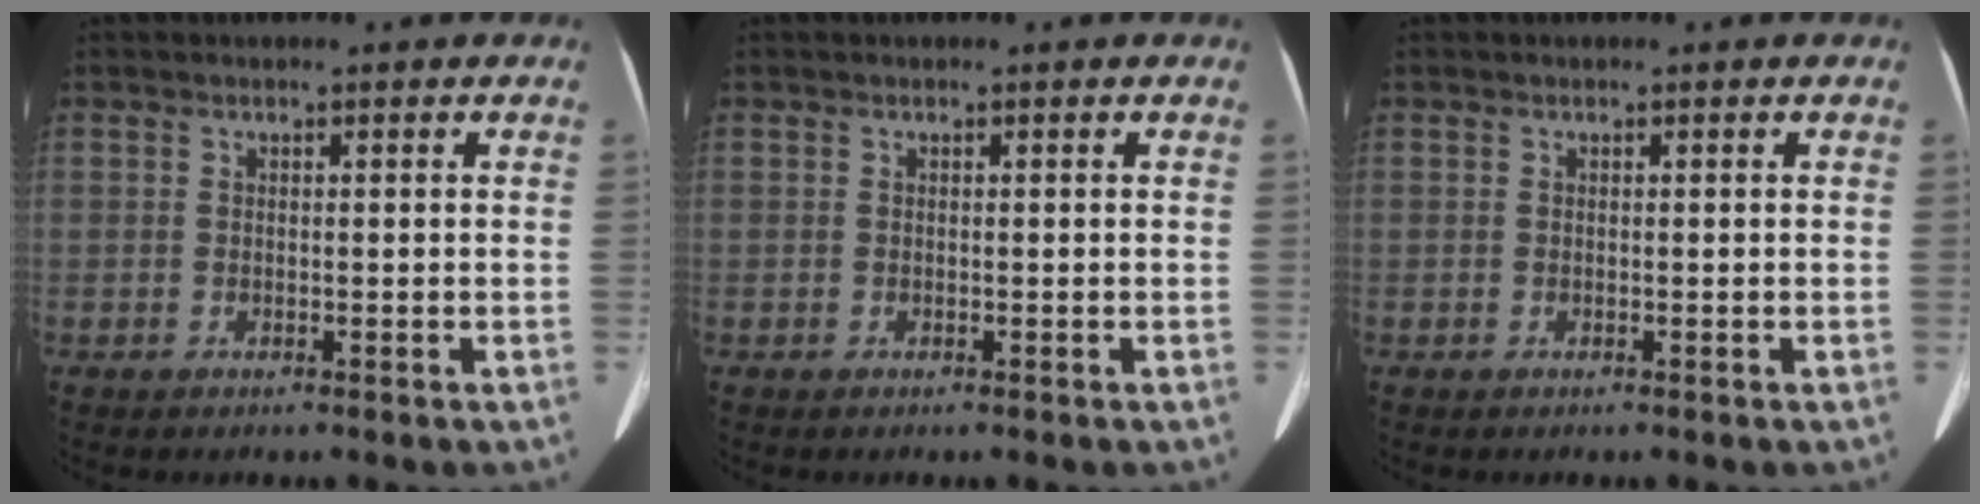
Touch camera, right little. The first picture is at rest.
{"total": 0.0}
{"total": 0.0}